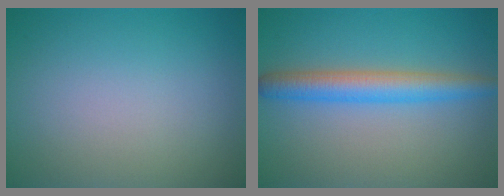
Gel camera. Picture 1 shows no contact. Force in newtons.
{"total": 4.3, "press": 4.3, "slide": 0.0}